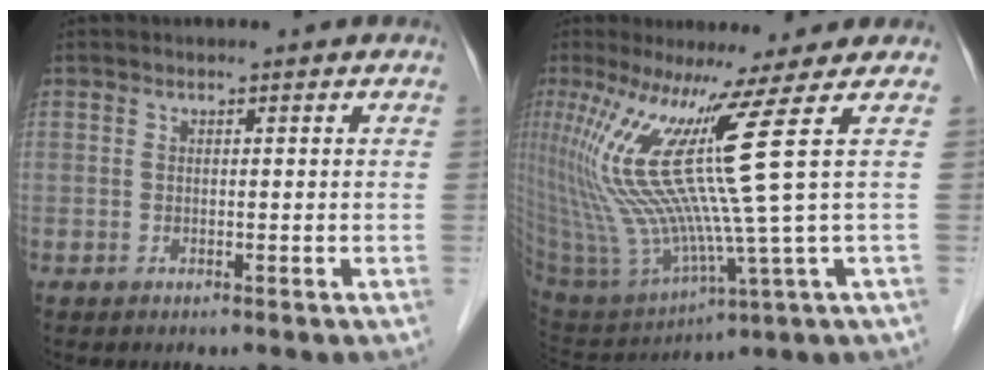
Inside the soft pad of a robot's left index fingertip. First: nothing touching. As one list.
[{"total": 14.7, "force": [5.9, -3.3, 13.0], "torque": [-0.260, -0.010, 0.115]}]